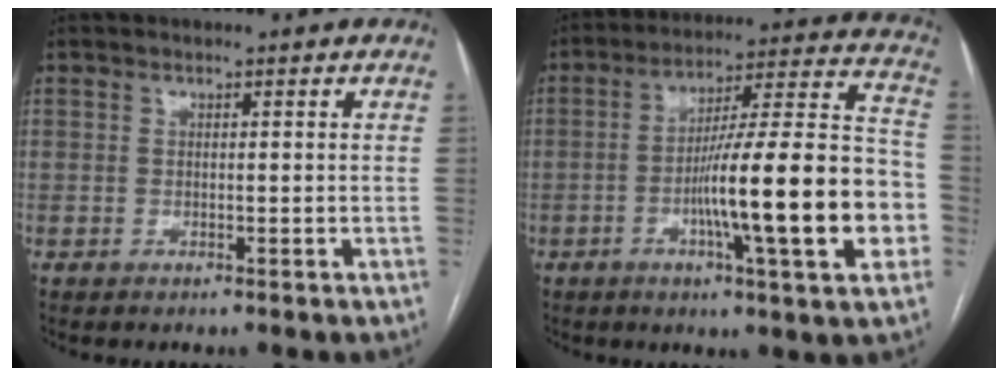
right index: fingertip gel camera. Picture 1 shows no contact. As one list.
[{"total": 21.0, "force": [-5.3, 1.4, 20.2], "torque": [-0.275, 0.014, -0.077]}]